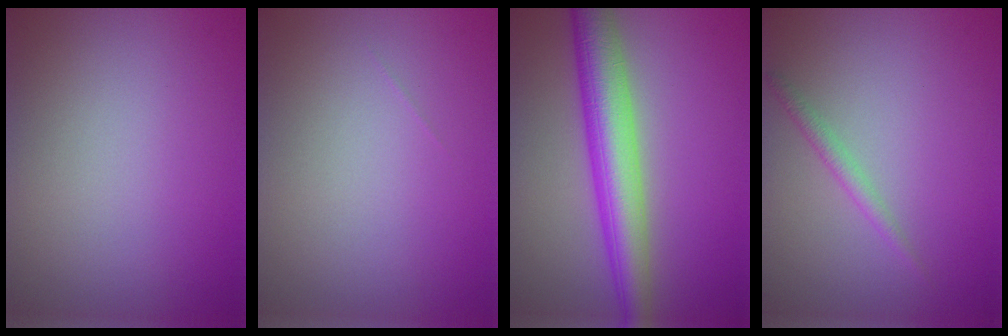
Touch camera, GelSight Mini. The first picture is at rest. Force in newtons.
{"total": 0.0}
{"total": 6.3, "press": 6.3, "slide": 0.1}
{"total": 1.2, "press": 1.2, "slide": 0.0}